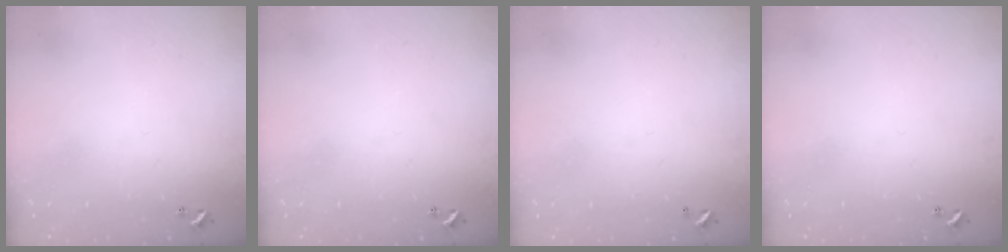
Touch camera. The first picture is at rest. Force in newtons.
{"total": 0.0}
{"total": 2.9, "press": 2.9, "slide": 0.1}
{"total": 0.0}